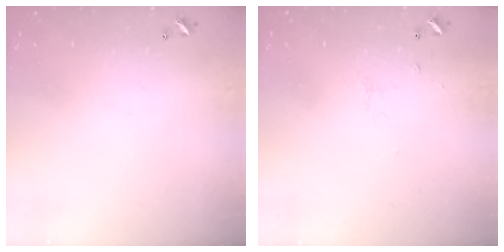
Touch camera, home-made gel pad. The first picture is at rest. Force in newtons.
{"total": 1.2, "press": 1.1, "slide": 0.6}